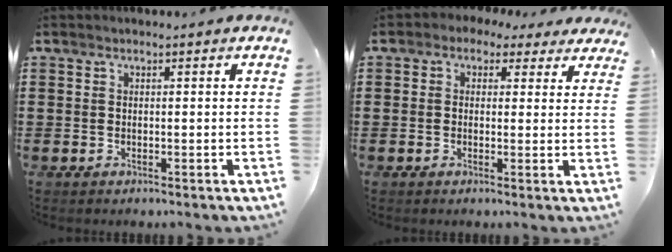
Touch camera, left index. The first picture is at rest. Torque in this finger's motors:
{"motor_torque": [2.14, 0.00, 1.05, 0.04]}